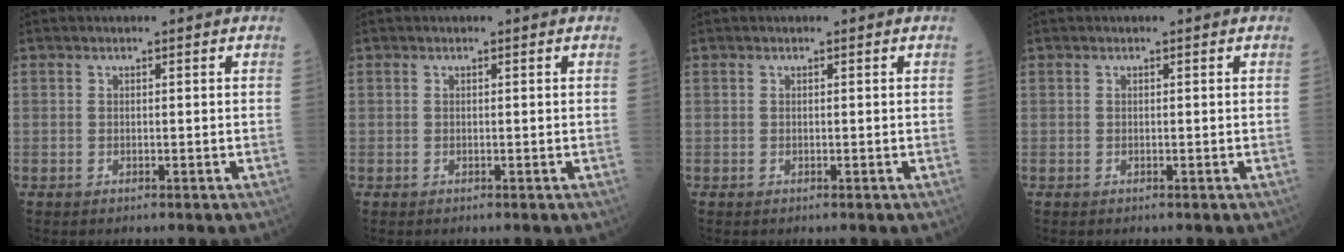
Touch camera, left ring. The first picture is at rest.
{"total": 0.0}
{"total": 0.0}
{"total": 0.0}